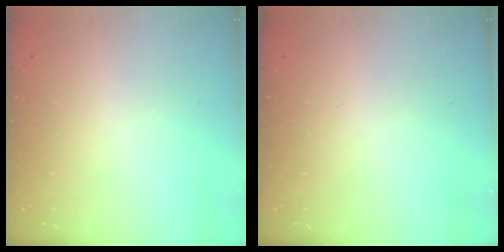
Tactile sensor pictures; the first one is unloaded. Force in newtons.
{"total": 0.0}